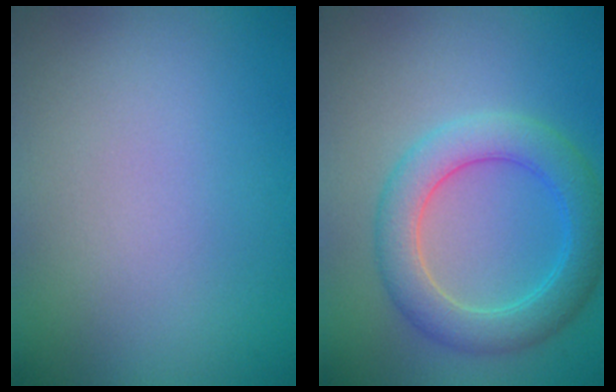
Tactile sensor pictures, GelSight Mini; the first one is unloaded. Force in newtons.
{"total": 5.0, "press": 5.0, "slide": 0.5}